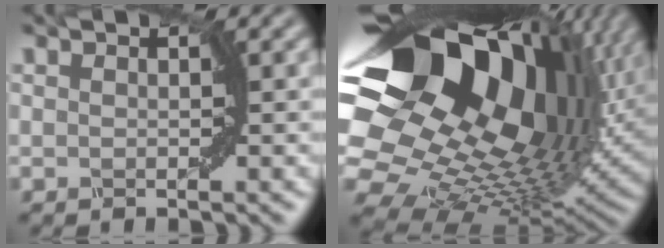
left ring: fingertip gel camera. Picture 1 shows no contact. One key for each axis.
{"total": 20.7, "fx": 7.2, "fy": 12.7, "fz": 14.6, "tx": -0.293, "ty": 0.018, "tz": 0.135}